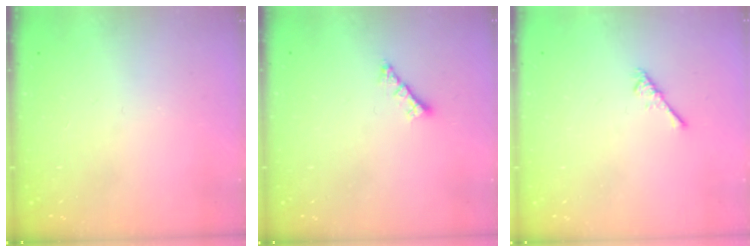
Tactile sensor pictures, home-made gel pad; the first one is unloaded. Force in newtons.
{"total": 1.2, "press": 1.2, "slide": 0.3}
{"total": 2.2, "press": 2.1, "slide": 0.5}